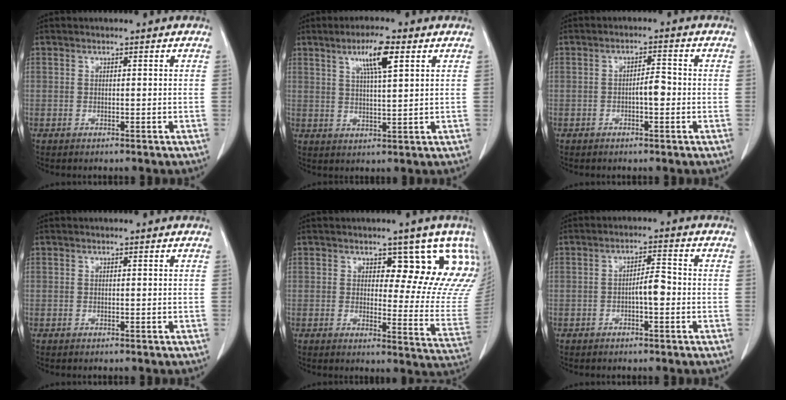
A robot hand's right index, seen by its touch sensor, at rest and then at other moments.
{"total": 6.6, "force": [3.2, 0.6, 5.7], "torque": [-0.103, 0.004, 0.056]}
{"total": 2.9, "force": [-0.7, 0.7, 2.7], "torque": [-0.041, 0.006, -0.013]}
{"total": 0.0}
{"total": 12.5, "force": [7.4, 4.9, 8.8], "torque": [-0.084, -0.023, 0.075]}
{"total": 3.5, "force": [-0.9, 0.8, 3.3], "torque": [-0.051, 0.010, -0.015]}